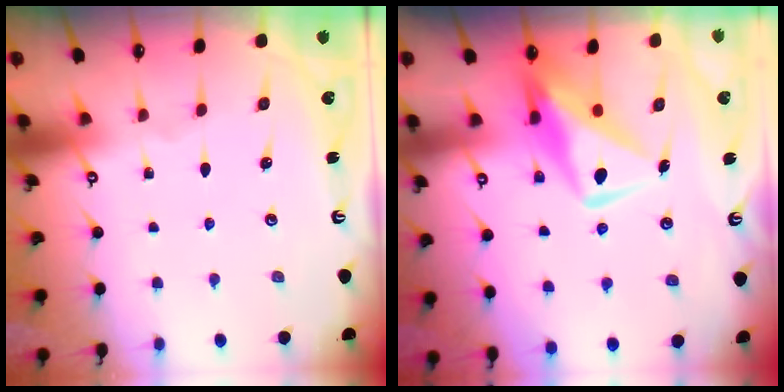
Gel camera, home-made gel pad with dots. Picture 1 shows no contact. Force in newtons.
{"total": 12.2, "press": 12.1, "slide": 1.2}